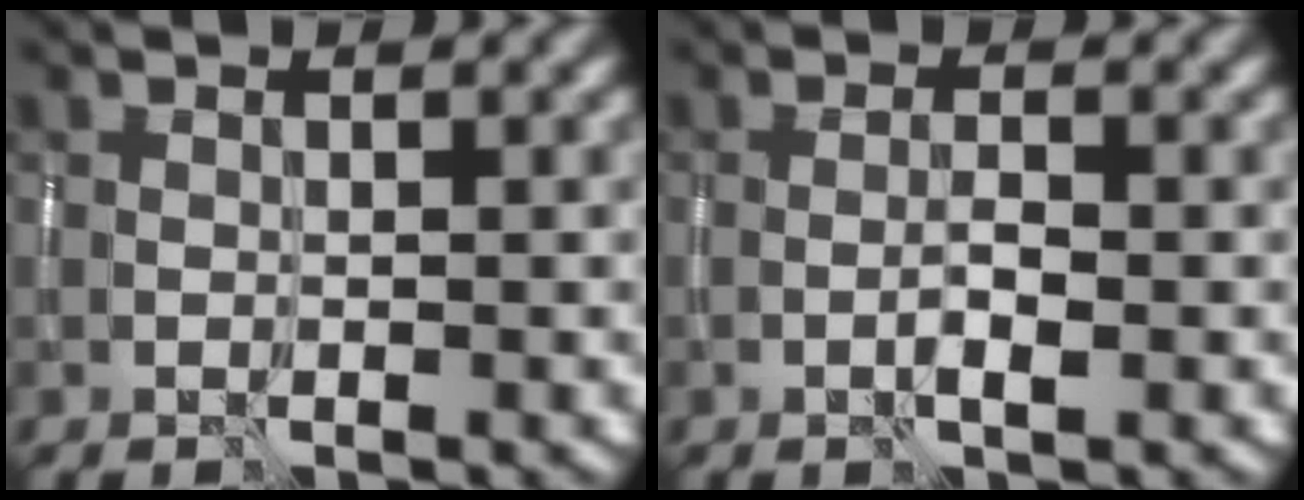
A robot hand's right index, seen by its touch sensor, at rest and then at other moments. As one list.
[{"total": 1.5, "force": [-0.7, 0.2, 1.3], "torque": [-0.025, 0.001, -0.014]}]